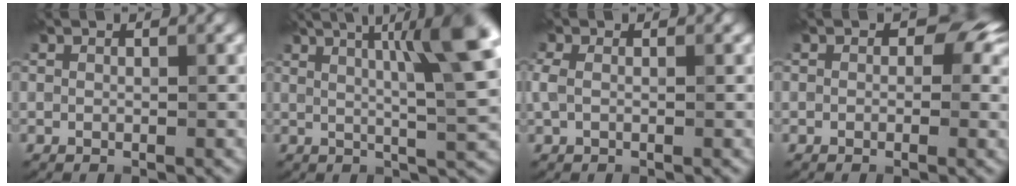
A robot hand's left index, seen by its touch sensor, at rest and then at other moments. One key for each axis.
{"total": 9.6, "fx": 3.0, "fy": 1.9, "fz": 8.9, "tx": -0.100, "ty": 0.019, "tz": 0.041}
{"total": 1.6, "fx": 0.0, "fy": 1.1, "fz": 1.2, "tx": -0.031, "ty": 0.007, "tz": -0.007}
{"total": 4.1, "fx": 0.4, "fy": 3.0, "fz": 2.7, "tx": 0.000, "ty": 0.008, "tz": -0.008}